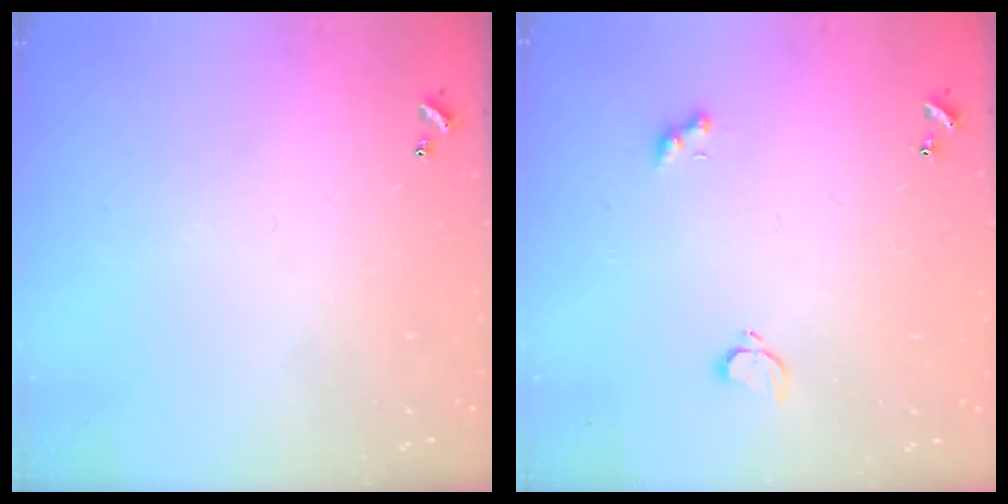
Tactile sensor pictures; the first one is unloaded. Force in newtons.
{"total": 2.1, "press": 2.1, "slide": 0.5}